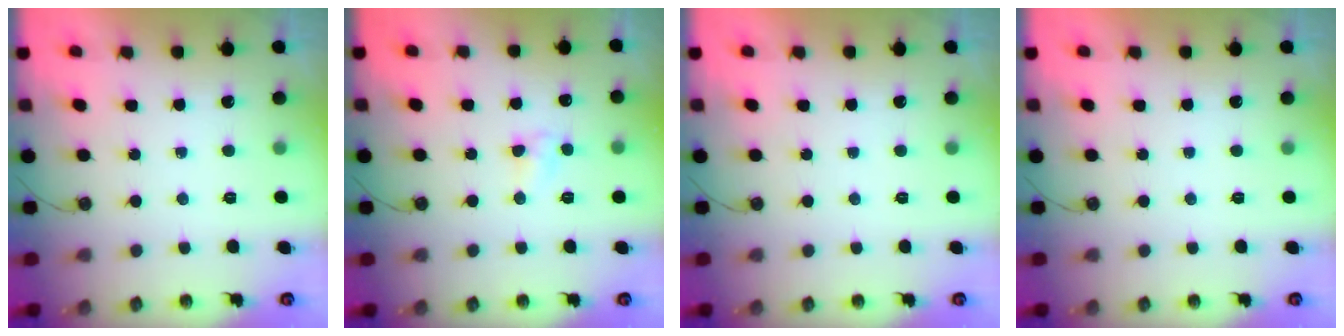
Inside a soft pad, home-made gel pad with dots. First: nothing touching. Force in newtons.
{"total": 4.0, "press": 4.0, "slide": 0.5}
{"total": 0.0}
{"total": 0.0}